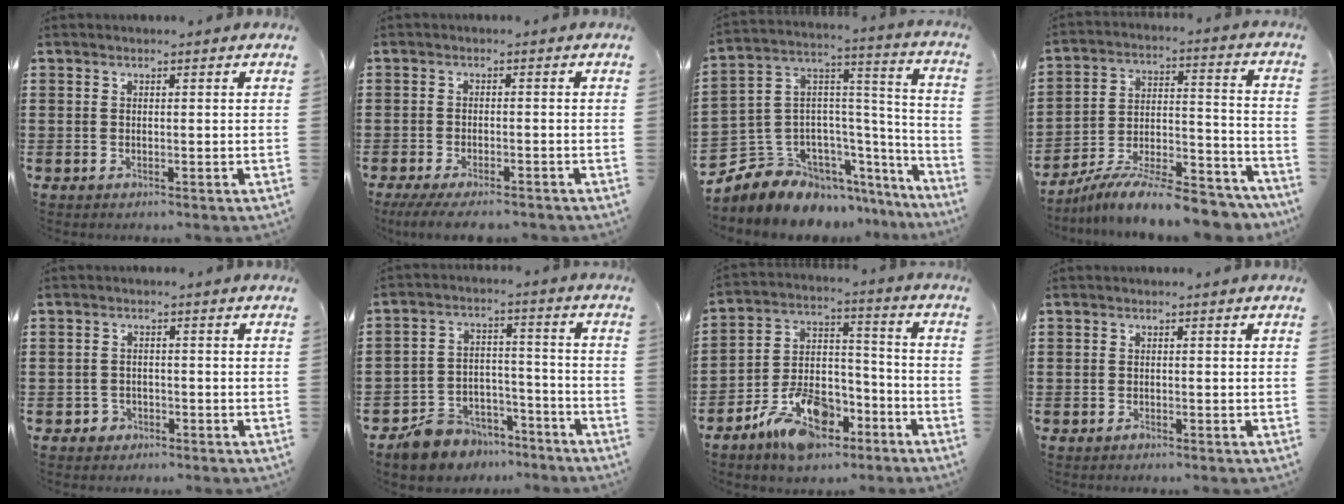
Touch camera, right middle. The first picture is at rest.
{"total": 3.3, "force": [-3.0, 0.4, 1.5], "torque": [-0.038, -0.007, -0.061]}
{"total": 7.5, "force": [-5.5, 5.2, 0.0], "torque": [-0.041, -0.019, -0.107]}
{"total": 11.2, "force": [-10.1, 0.8, 5.0], "torque": [-0.073, 0.023, -0.193]}
{"total": 1.7, "force": [-1.4, 1.0, 0.1], "torque": [-0.008, 0.002, -0.032]}
{"total": 7.2, "force": [-6.6, 2.9, 0.6], "torque": [-0.021, 0.028, -0.131]}
{"total": 12.4, "force": [-8.5, 6.2, 6.6], "torque": [-0.122, 0.043, -0.153]}
{"total": 0.6, "force": [-0.6, 0.2, 0.1], "torque": [-0.002, 0.001, -0.013]}